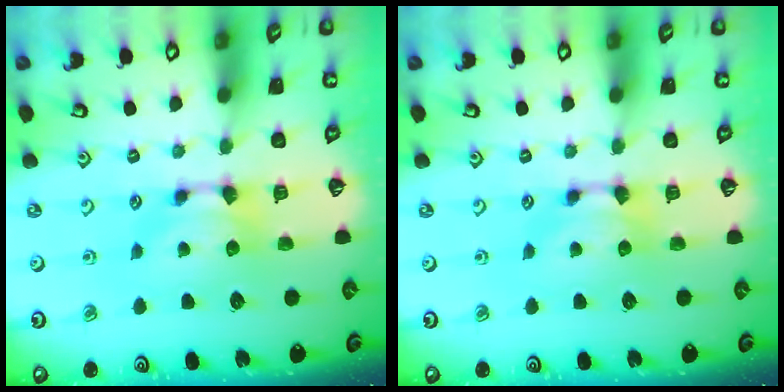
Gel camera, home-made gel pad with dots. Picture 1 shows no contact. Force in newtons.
{"total": 0.0}